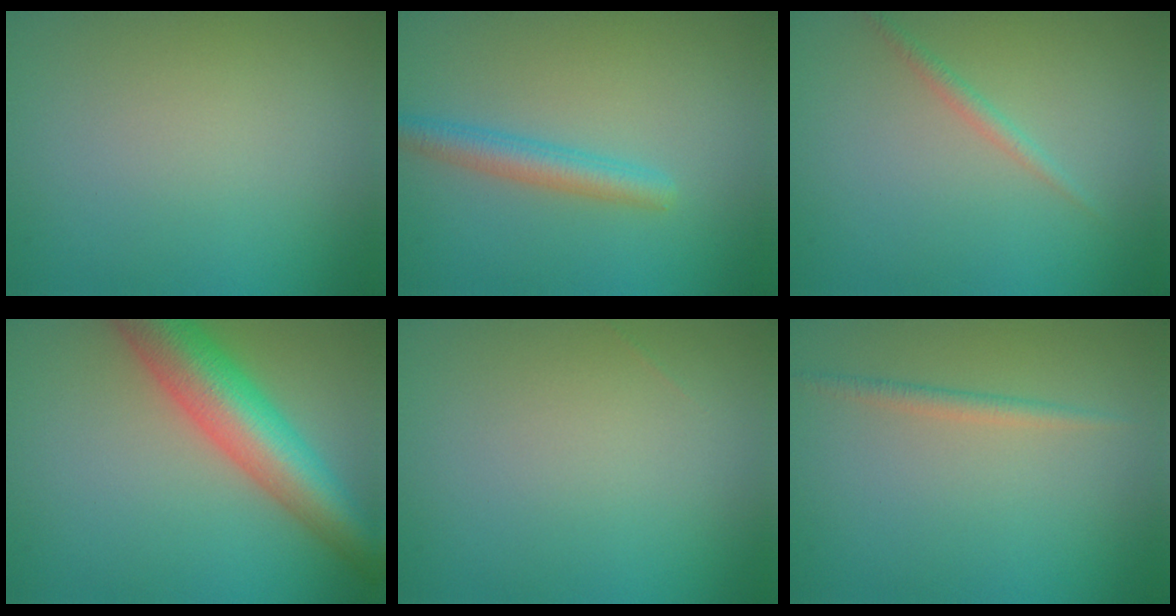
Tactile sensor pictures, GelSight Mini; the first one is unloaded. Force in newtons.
{"total": 2.8, "press": 2.8, "slide": 0.0}
{"total": 1.1, "press": 1.1, "slide": 0.0}
{"total": 8.6, "press": 8.6, "slide": 0.4}
{"total": 0.0}
{"total": 1.2, "press": 1.2, "slide": 0.1}